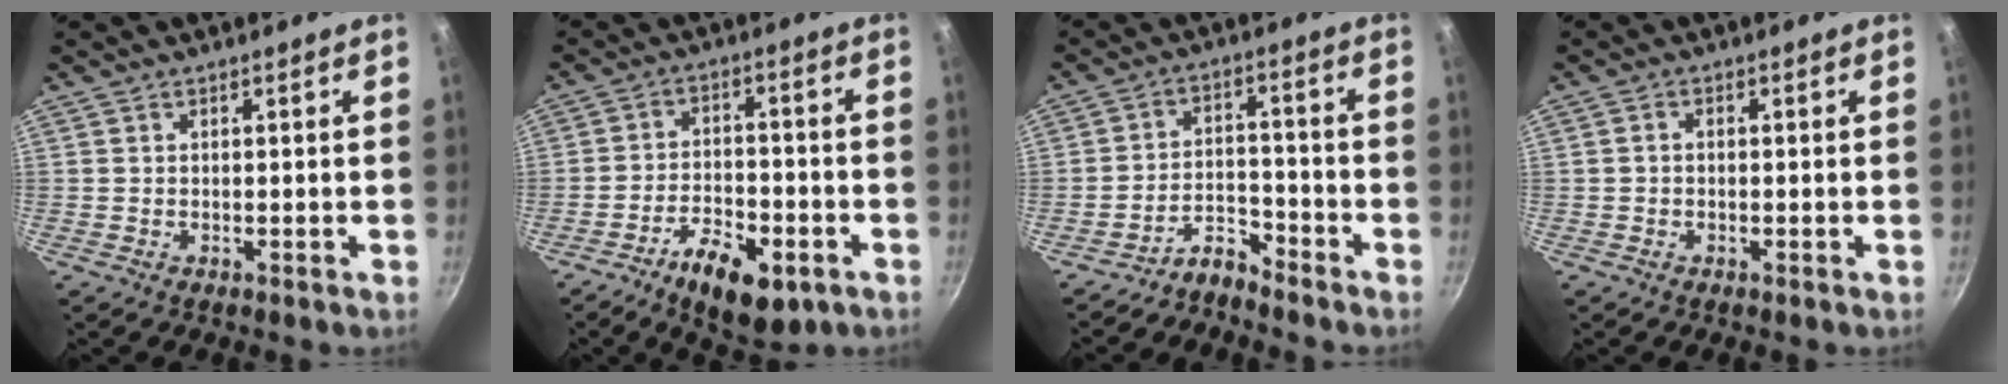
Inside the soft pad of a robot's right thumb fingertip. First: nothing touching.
{"total": 11.7, "force": [-6.1, 5.4, 8.4], "torque": [-0.117, 0.029, -0.095]}
{"total": 4.9, "force": [-4.7, 1.1, 0.6], "torque": [-0.008, 0.048, -0.099]}
{"total": 1.1, "force": [-0.3, 0.8, 0.7], "torque": [-0.014, 0.008, -0.006]}